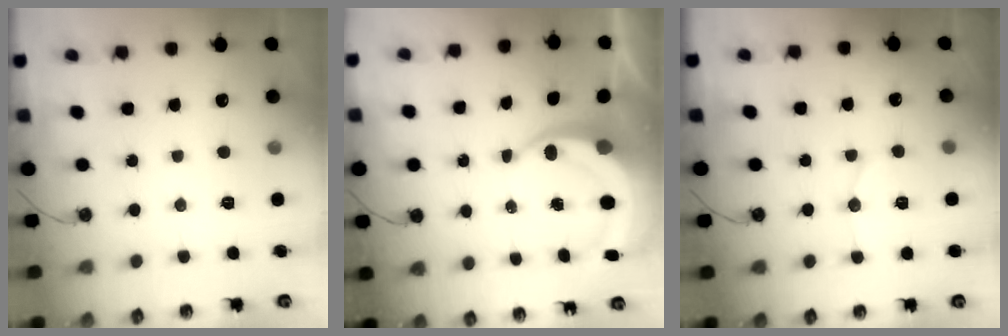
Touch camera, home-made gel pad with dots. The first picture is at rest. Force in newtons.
{"total": 7.3, "press": 7.2, "slide": 1.1}
{"total": 7.2, "press": 6.7, "slide": 2.6}